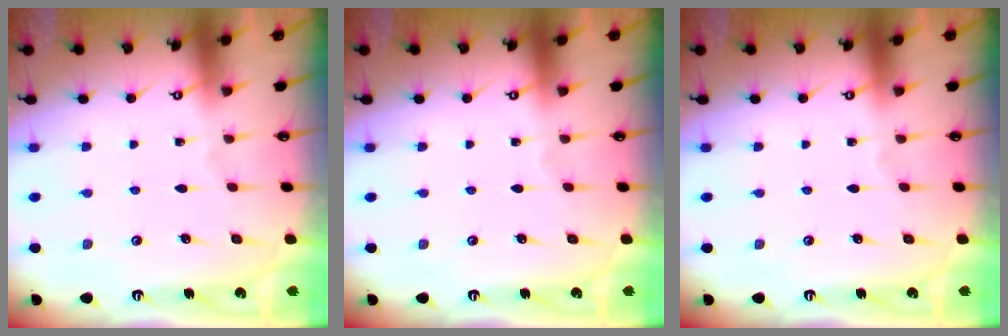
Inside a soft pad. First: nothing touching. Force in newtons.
{"total": 0.0}
{"total": 0.0}